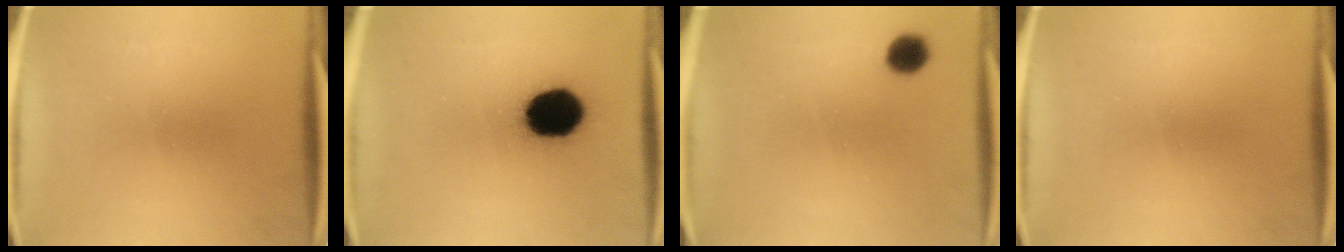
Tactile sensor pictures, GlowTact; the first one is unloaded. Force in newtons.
{"total": 17.3}
{"total": 4.1}
{"total": 0.0}